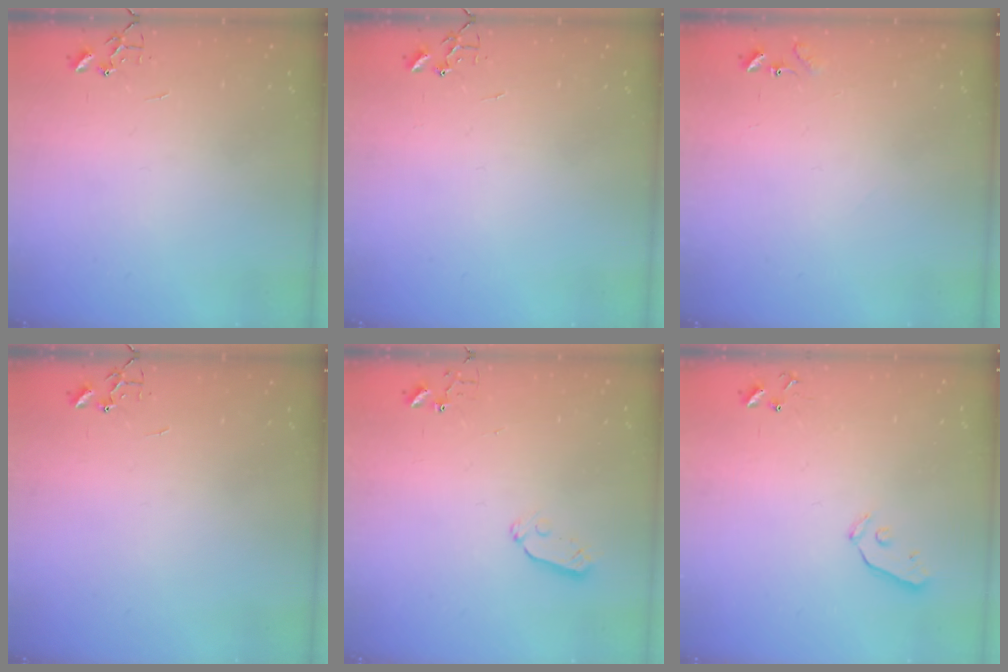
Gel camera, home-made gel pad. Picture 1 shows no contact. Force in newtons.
{"total": 0.0}
{"total": 7.7, "press": 7.6, "slide": 0.6}
{"total": 0.0}
{"total": 3.7, "press": 3.6, "slide": 0.5}
{"total": 4.7, "press": 4.6, "slide": 0.7}